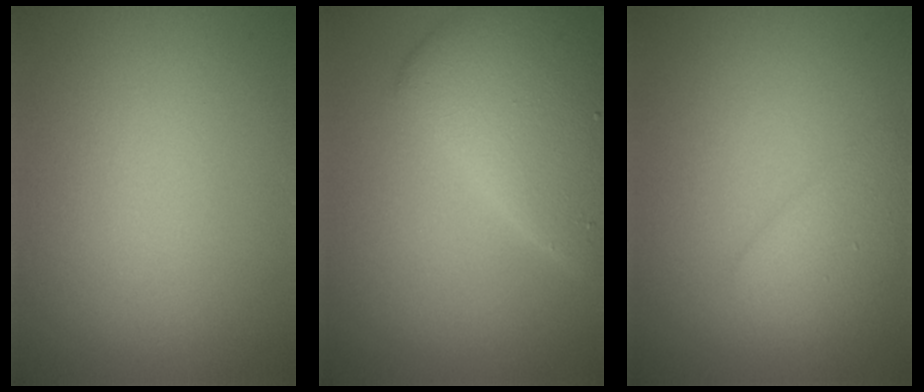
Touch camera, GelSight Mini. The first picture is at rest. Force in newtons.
{"total": 7.2, "press": 7.2, "slide": 0.2}
{"total": 2.8, "press": 2.8, "slide": 0.1}